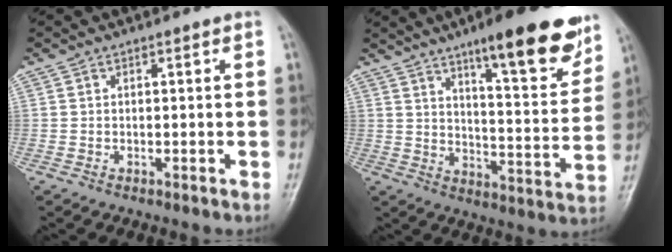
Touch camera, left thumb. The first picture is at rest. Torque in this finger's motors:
{"motor_torque": [1.50, 1.28, 1.52, -1.25, 0.12]}